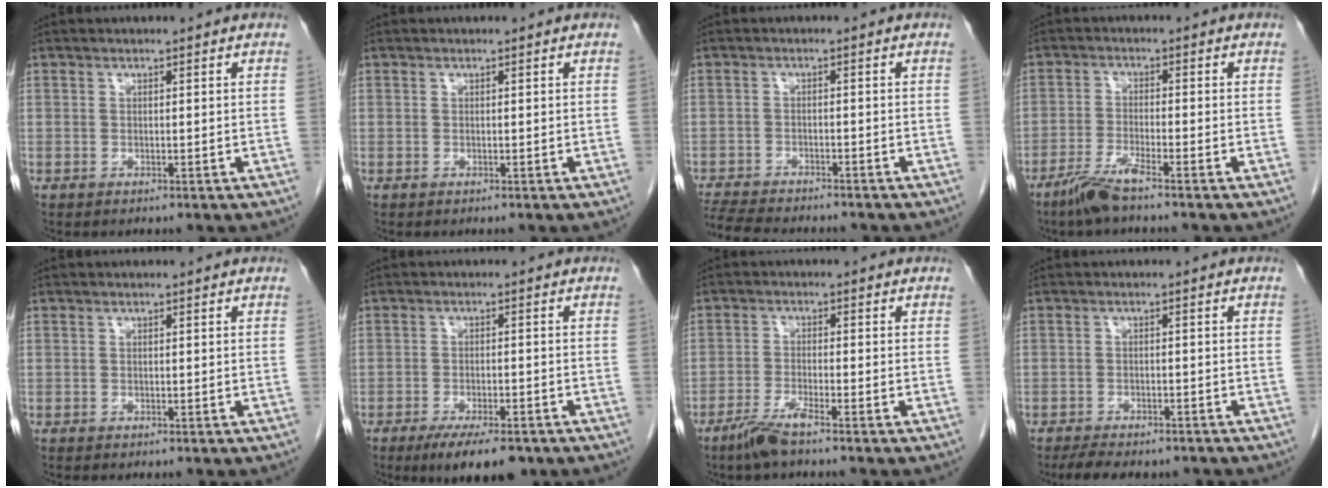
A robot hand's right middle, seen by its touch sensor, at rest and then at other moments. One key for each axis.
{"total": 0.0}
{"total": 10.4, "fx": -9.4, "fy": 1.7, "fz": 4.1, "tx": -0.072, "ty": -0.010, "tz": -0.144}
{"total": 4.7, "fx": -3.6, "fy": -0.1, "fz": 3.0, "tx": -0.067, "ty": -0.012, "tz": -0.077}
{"total": 0.7, "fx": -0.6, "fy": 0.1, "fz": 0.3, "tx": -0.005, "ty": -0.001, "tz": -0.008}
{"total": 8.8, "fx": -6.4, "fy": 2.4, "fz": 5.5, "tx": -0.082, "ty": -0.013, "tz": -0.095}
{"total": 4.1, "fx": -3.2, "fy": -0.1, "fz": 2.6, "tx": -0.059, "ty": -0.010, "tz": -0.066}
{"total": 9.1, "fx": -7.8, "fy": 2.7, "fz": 3.8, "tx": -0.057, "ty": -0.002, "tz": -0.105}